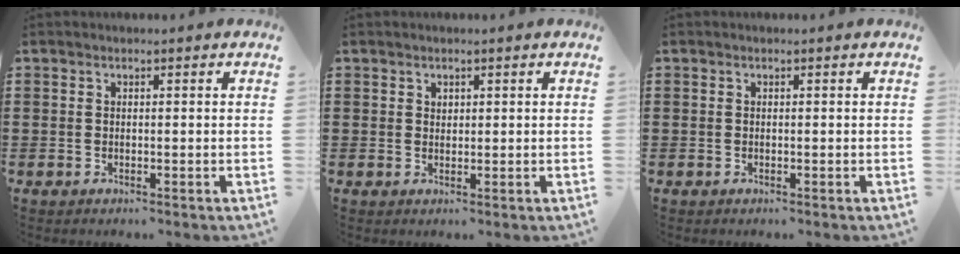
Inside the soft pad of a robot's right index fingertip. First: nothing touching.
{"total": 0.9, "force": [0.7, 0.6, 0.2], "torque": [-0.006, 0.002, 0.013]}
{"total": 0.0}